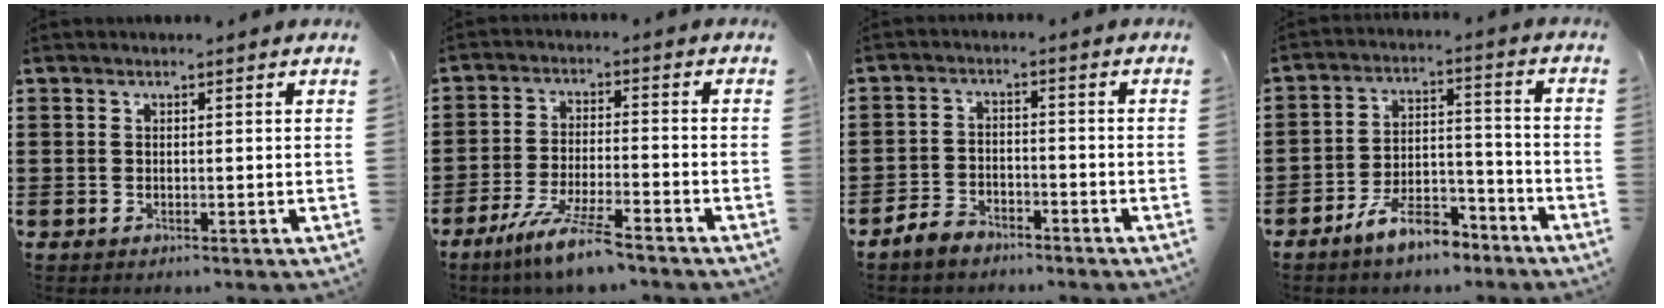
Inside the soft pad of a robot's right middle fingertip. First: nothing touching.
{"total": 7.5, "force": [-6.0, 0.3, 4.5], "torque": [-0.095, -0.013, -0.113]}
{"total": 3.4, "force": [-3.1, 1.2, 0.9], "torque": [-0.032, 0.005, -0.067]}
{"total": 8.2, "force": [-6.6, 2.7, 4.1], "torque": [-0.078, 0.016, -0.125]}